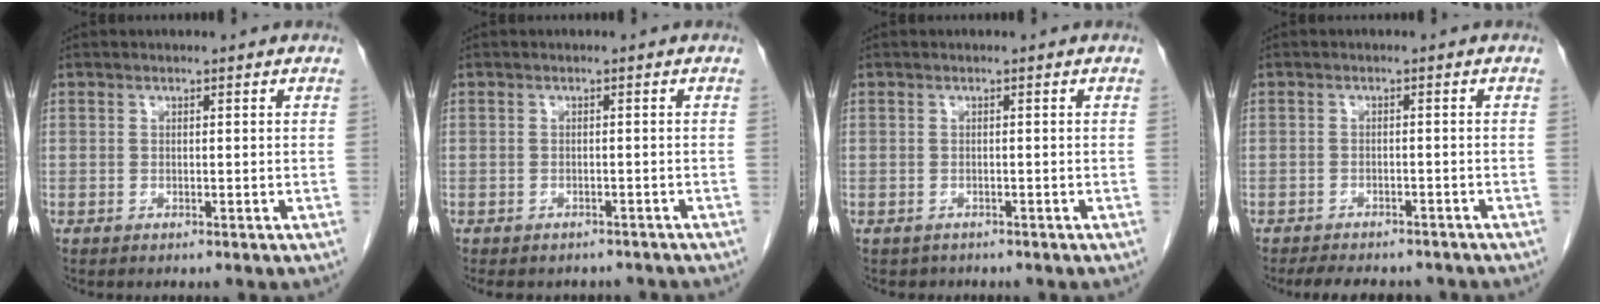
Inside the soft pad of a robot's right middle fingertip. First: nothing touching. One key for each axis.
{"total": 7.4, "fx": -6.5, "fy": 3.1, "fz": 1.7, "tx": -0.021, "ty": 0.001, "tz": -0.073}
{"total": 1.3, "fx": -1.0, "fy": 0.7, "fz": -0.1, "tx": -0.009, "ty": 0.001, "tz": -0.016}
{"total": 8.7, "fx": -7.6, "fy": 2.9, "fz": 3.1, "tx": -0.045, "ty": 0.000, "tz": -0.096}